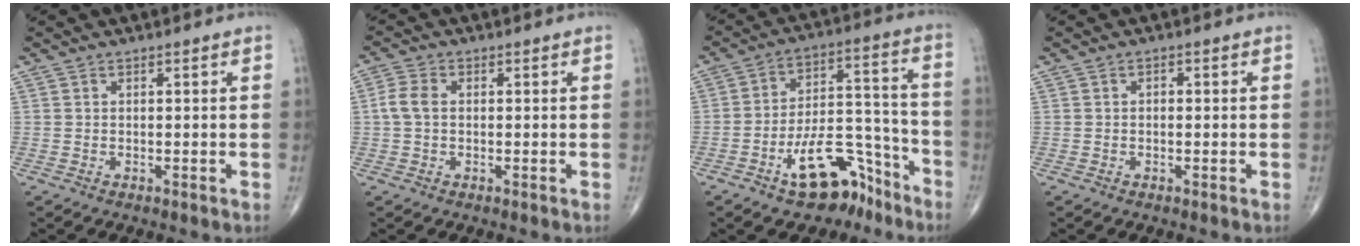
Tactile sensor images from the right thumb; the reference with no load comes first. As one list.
[{"total": 3.6, "force": [0.1, 2.4, 2.7], "torque": [-0.064, 0.009, -0.005]}, {"total": 14.3, "force": [-9.0, 7.1, 8.6], "torque": [-0.100, 0.089, -0.142]}, {"total": 0.8, "force": [0.0, 0.5, 0.6], "torque": [-0.004, 0.001, -0.004]}]